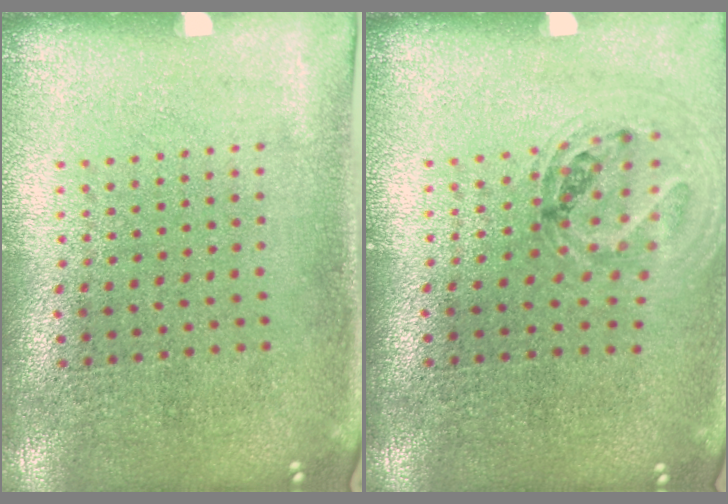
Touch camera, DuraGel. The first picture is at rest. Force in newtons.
{"total": 0.9, "press": 0.9, "slide": 0.0}